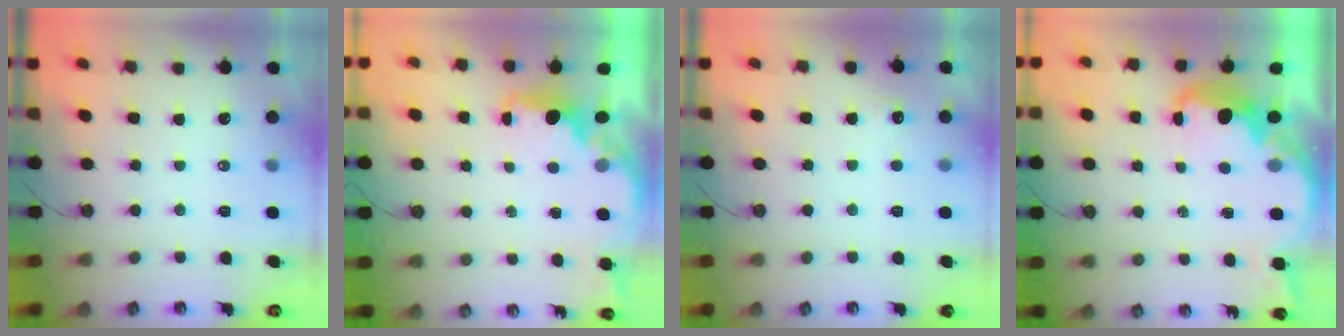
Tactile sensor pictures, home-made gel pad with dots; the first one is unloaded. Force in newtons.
{"total": 1.6, "press": 1.5, "slide": 0.6}
{"total": 4.6, "press": 4.5, "slide": 1.2}
{"total": 7.0, "press": 7.0, "slide": 0.6}